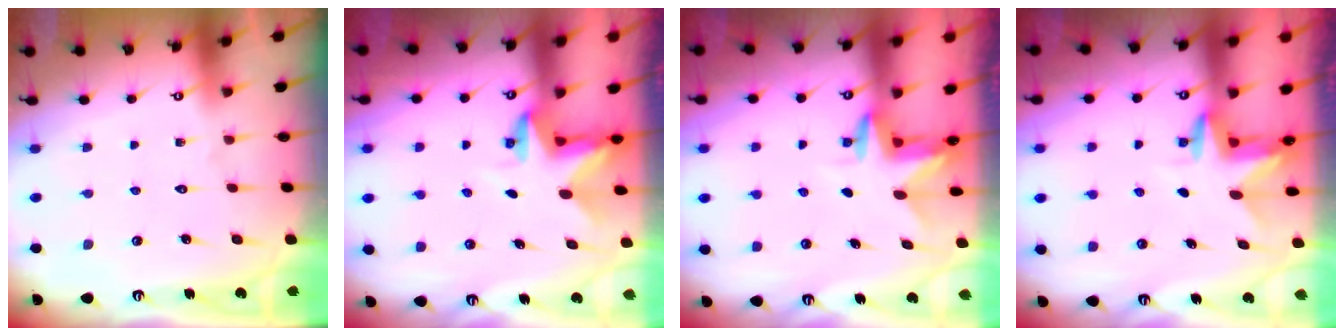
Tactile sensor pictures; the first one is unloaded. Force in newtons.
{"total": 2.8, "press": 2.8, "slide": 0.2}
{"total": 3.0, "press": 3.0, "slide": 0.2}
{"total": 3.0, "press": 3.0, "slide": 0.2}